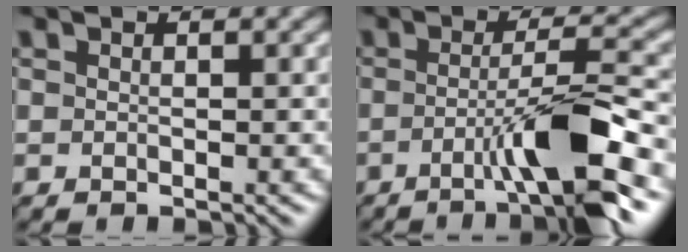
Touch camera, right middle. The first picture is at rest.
{"total": 7.9, "force": [-2.7, 1.2, 7.3], "torque": [-0.108, 0.009, -0.054]}